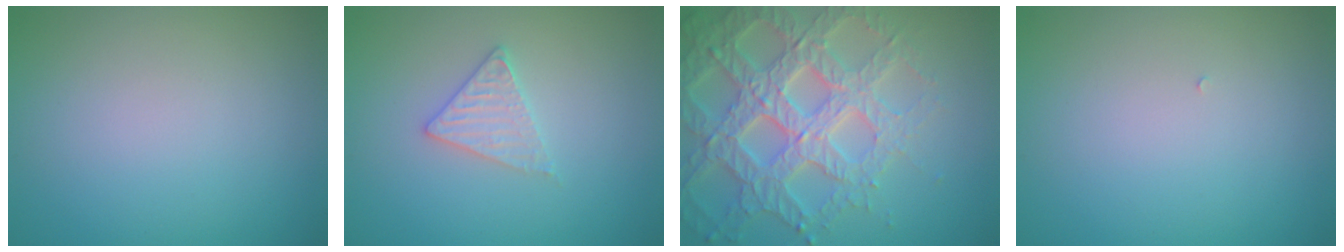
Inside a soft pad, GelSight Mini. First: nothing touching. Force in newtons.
{"total": 2.1, "press": 2.1, "slide": 0.3}
{"total": 7.0, "press": 6.8, "slide": 1.7}
{"total": 0.0}